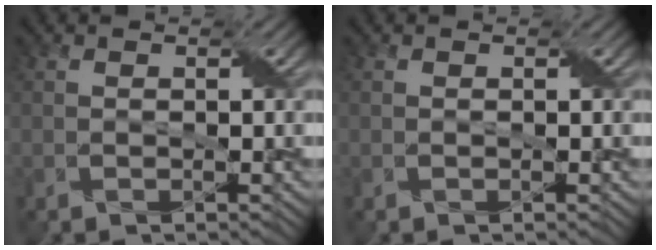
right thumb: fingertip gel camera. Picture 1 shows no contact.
{"total": 0.0}